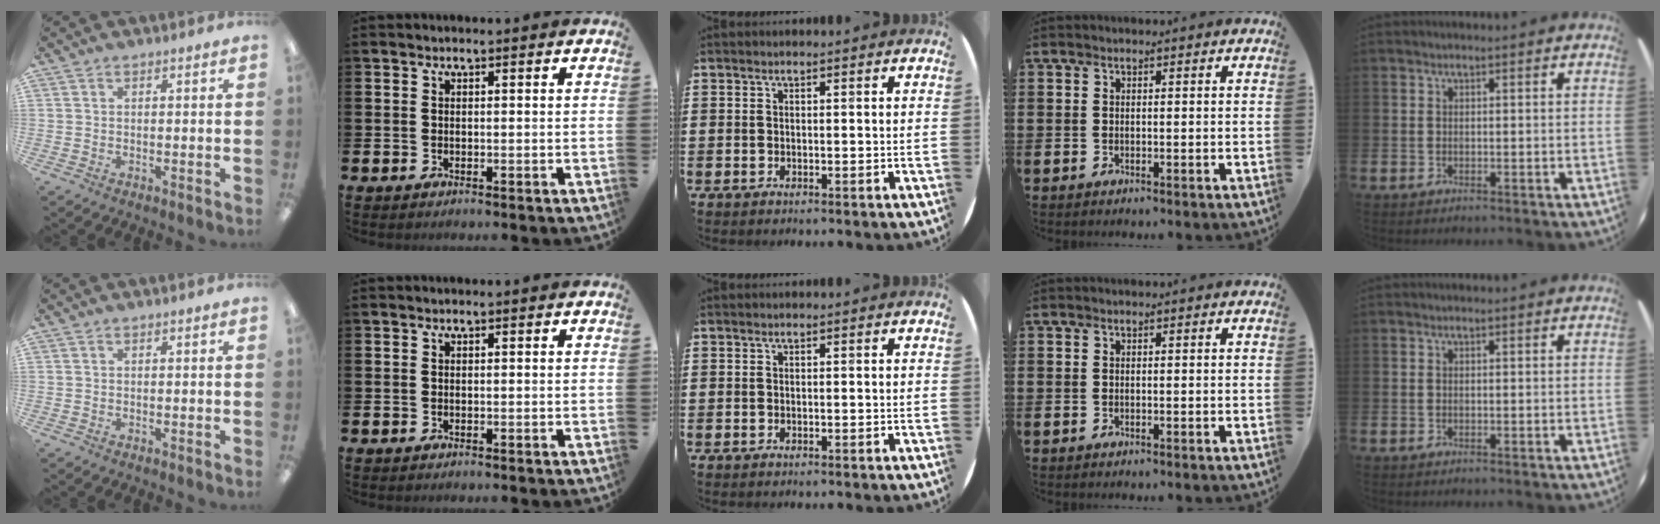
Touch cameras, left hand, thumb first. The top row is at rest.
{}